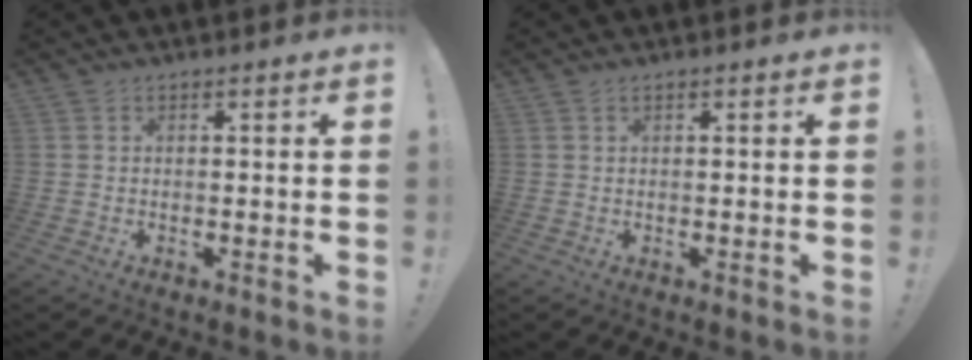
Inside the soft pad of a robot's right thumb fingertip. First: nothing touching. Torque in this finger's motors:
{"motor_torque": [-0.02, -0.08, 0.03, 0.20, 0.05]}